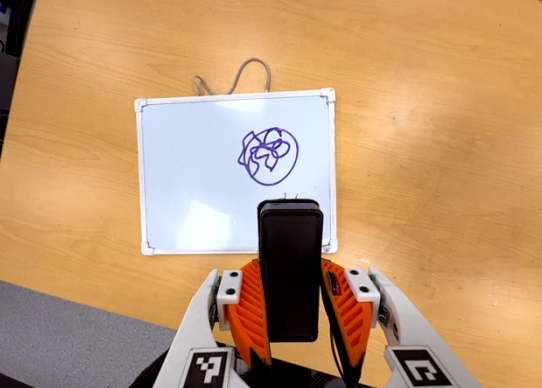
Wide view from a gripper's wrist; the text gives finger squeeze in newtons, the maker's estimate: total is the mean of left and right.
{"total": 4.4, "left": 3.0, "right": 5.7}